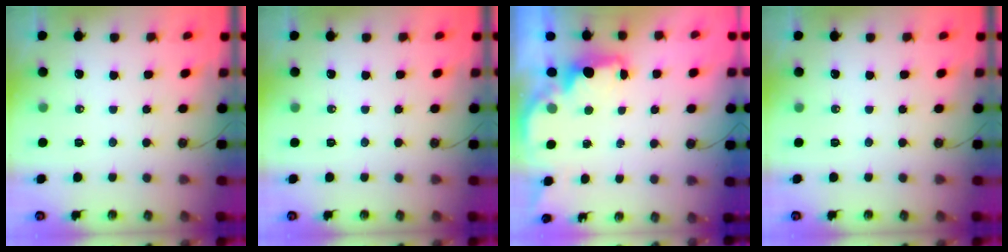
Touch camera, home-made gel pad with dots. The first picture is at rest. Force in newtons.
{"total": 0.0}
{"total": 2.3, "press": 2.2, "slide": 0.8}
{"total": 0.0}